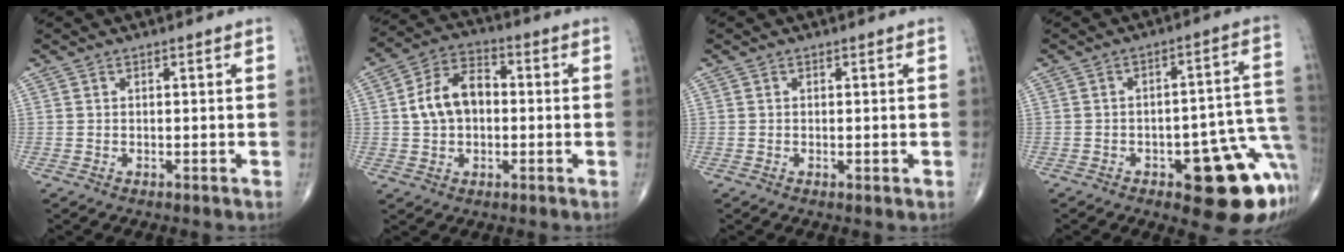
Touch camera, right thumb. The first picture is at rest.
{"total": 10.1, "force": [0.4, 6.8, 7.5], "torque": [-0.121, 0.026, -0.003]}
{"total": 0.8, "force": [-0.2, 0.2, 0.8], "torque": [-0.012, -0.003, -0.003]}
{"total": 16.6, "force": [-6.2, 6.4, 14.1], "torque": [-0.098, 0.048, -0.063]}